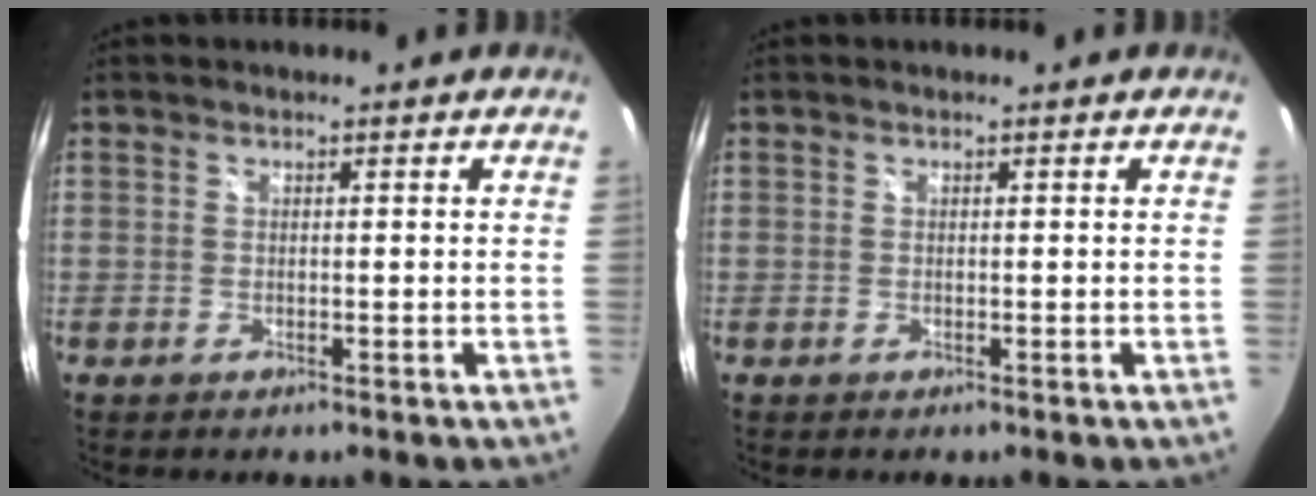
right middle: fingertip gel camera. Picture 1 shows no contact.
{"total": 0.0}